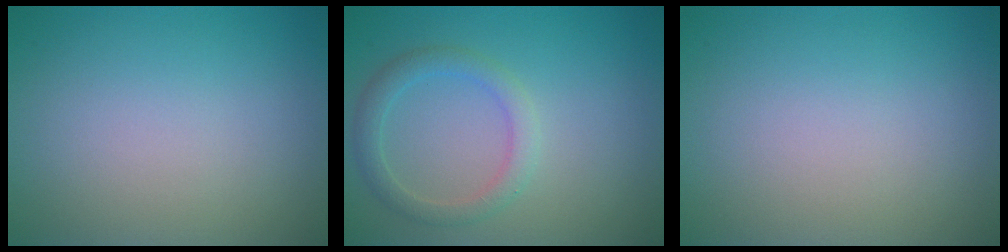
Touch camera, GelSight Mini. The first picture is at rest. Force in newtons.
{"total": 2.3, "press": 2.3, "slide": 0.1}
{"total": 0.0}